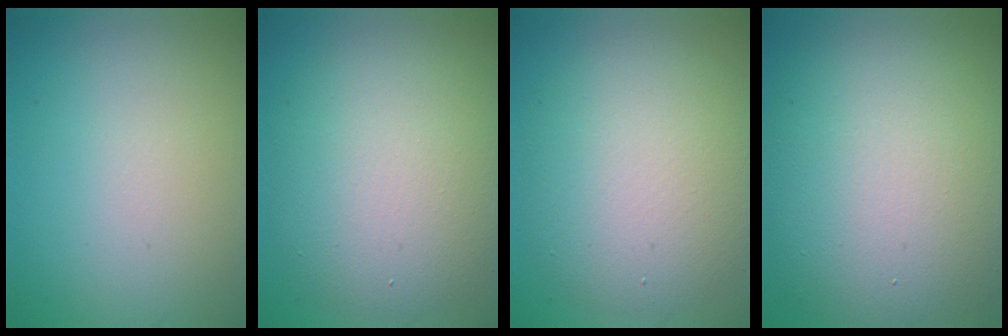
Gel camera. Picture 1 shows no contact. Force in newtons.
{"total": 8.4, "press": 8.3, "slide": 0.7}
{"total": 7.7, "press": 7.7, "slide": 0.8}
{"total": 12.9, "press": 12.9, "slide": 1.1}